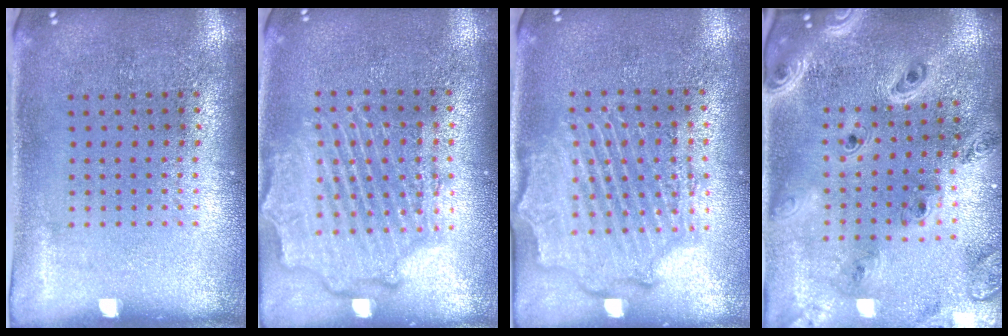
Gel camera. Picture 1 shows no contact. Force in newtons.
{"total": 2.4, "press": 2.2, "slide": 0.8}
{"total": 2.2, "press": 2.1, "slide": 0.5}
{"total": 2.5, "press": 2.2, "slide": 1.1}